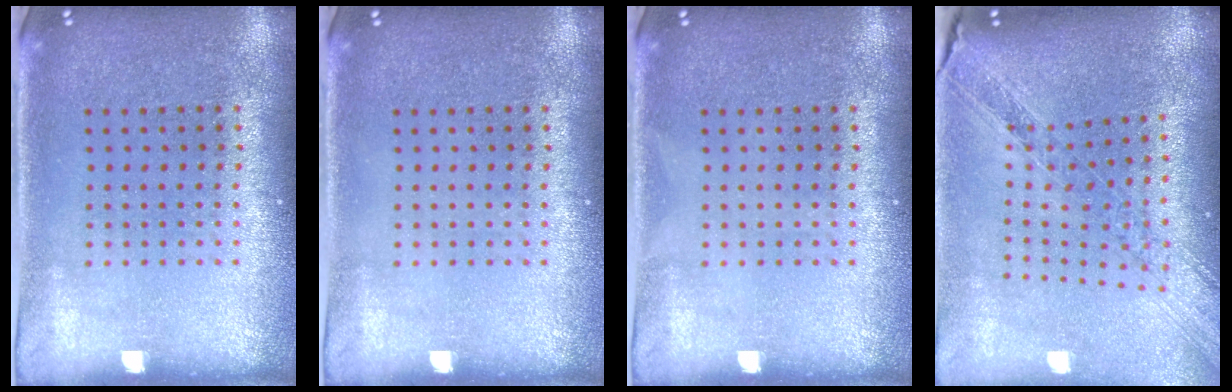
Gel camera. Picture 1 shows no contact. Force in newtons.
{"total": 0.0}
{"total": 0.0}
{"total": 1.4, "press": 1.3, "slide": 0.5}